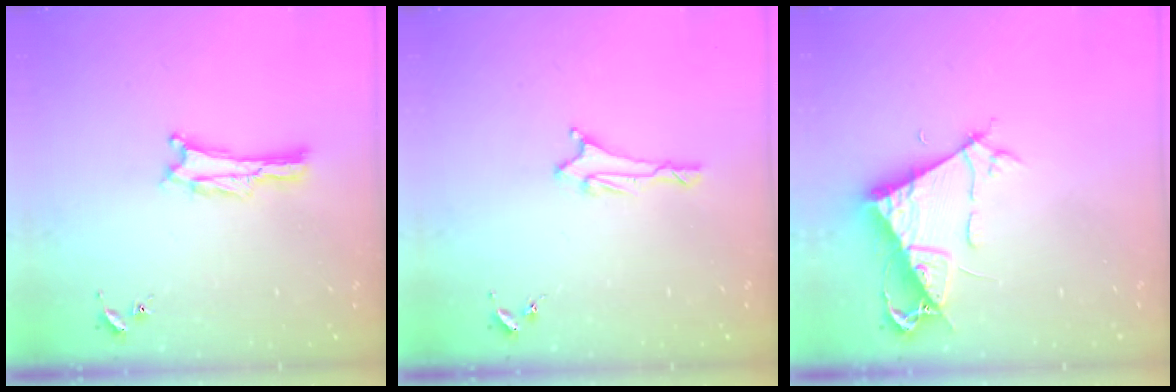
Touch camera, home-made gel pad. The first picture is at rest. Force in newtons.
{"total": 1.7, "press": 1.6, "slide": 0.5}
{"total": 7.6, "press": 7.6, "slide": 1.0}